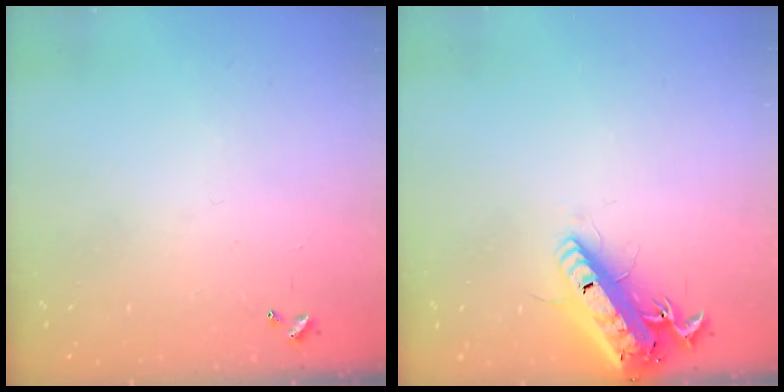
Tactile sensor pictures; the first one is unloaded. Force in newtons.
{"total": 17.3, "press": 17.0, "slide": 3.4}